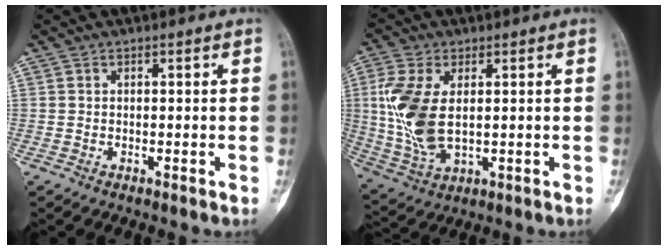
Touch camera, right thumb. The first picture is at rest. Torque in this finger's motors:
{"motor_torque": [-0.66, 1.45, 0.27, 0.01, 0.53]}